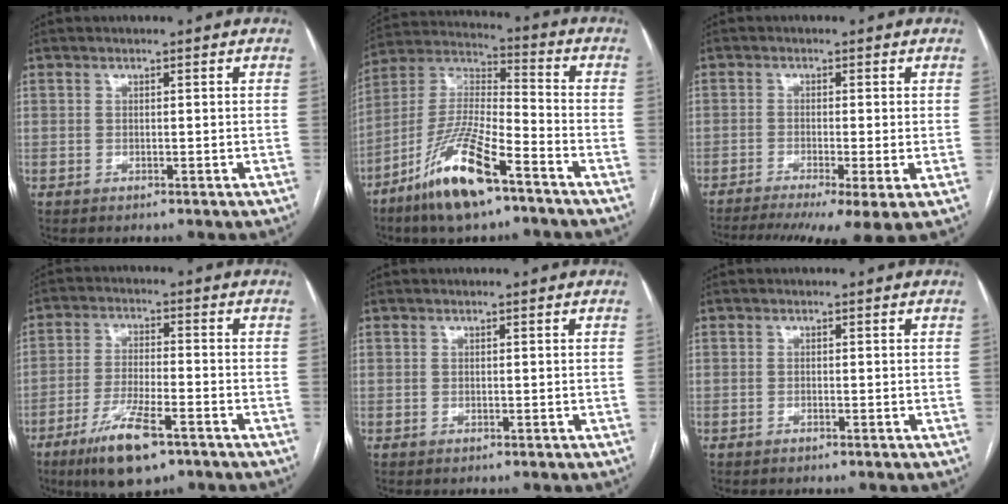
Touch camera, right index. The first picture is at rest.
{"total": 15.3, "force": [-9.3, 3.0, 11.8], "torque": [-0.241, -0.015, -0.174]}
{"total": 11.7, "force": [-7.9, 1.3, 8.5], "torque": [-0.130, -0.016, -0.124]}
{"total": 10.2, "force": [-6.2, 2.2, 7.8], "torque": [-0.148, -0.018, -0.106]}
{"total": 0.0}
{"total": 0.0}